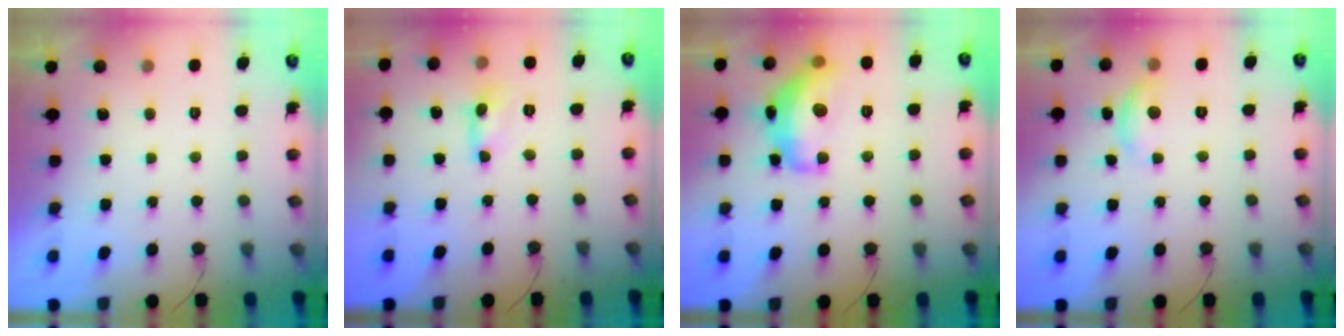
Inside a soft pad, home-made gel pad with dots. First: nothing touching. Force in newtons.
{"total": 1.0, "press": 1.0, "slide": 0.1}
{"total": 17.2, "press": 17.2, "slide": 0.9}
{"total": 7.3, "press": 7.3, "slide": 0.3}